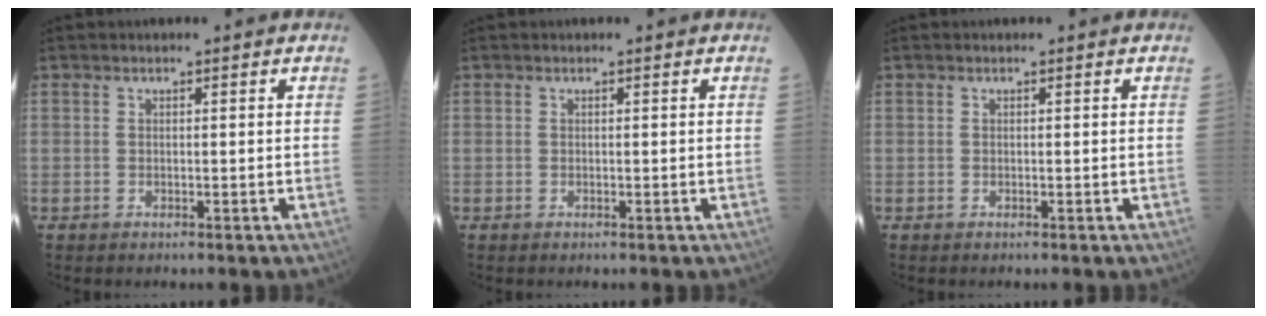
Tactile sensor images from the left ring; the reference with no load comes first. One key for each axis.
{"total": 0.0}
{"total": 0.0}